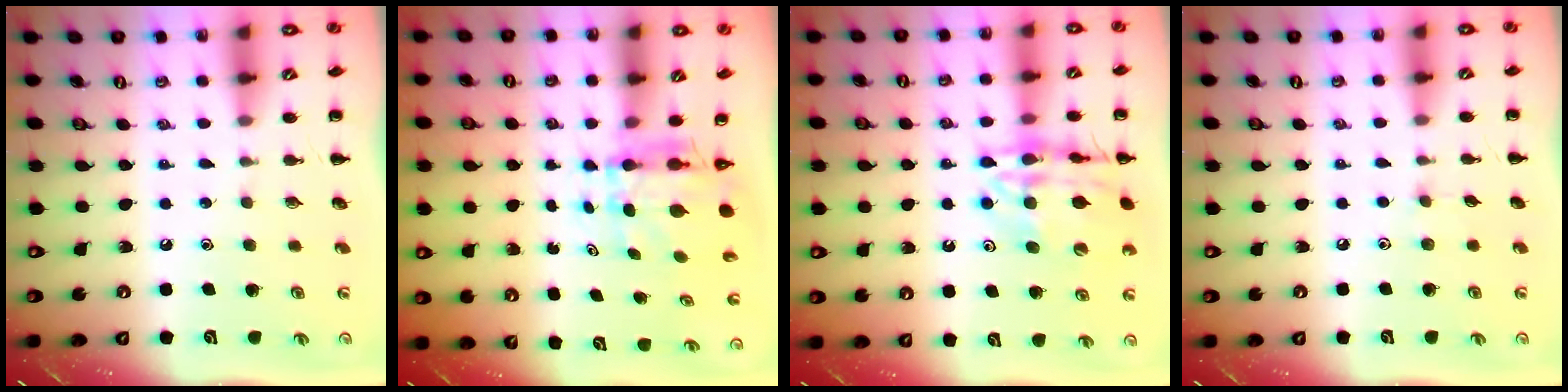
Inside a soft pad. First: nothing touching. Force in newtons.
{"total": 4.9, "press": 4.5, "slide": 1.9}
{"total": 17.7, "press": 17.6, "slide": 1.6}
{"total": 3.3, "press": 3.0, "slide": 1.4}